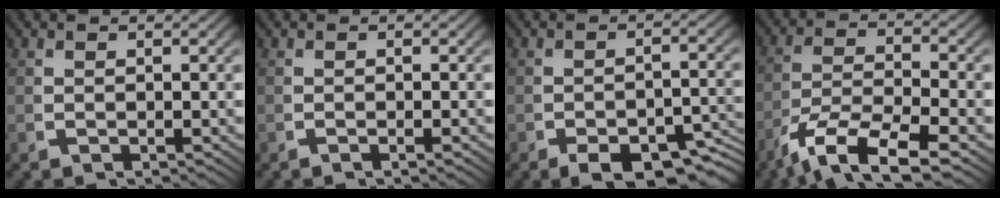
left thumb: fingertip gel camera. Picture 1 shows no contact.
{"total": 0.7, "force": [-0.4, 0.0, 0.6], "torque": [-0.010, 0.003, -0.009]}
{"total": 5.3, "force": [-3.5, 2.2, 3.4], "torque": [-0.047, -0.015, -0.049]}
{"total": 7.5, "force": [-3.1, 3.7, 5.7], "torque": [-0.121, -0.027, -0.038]}